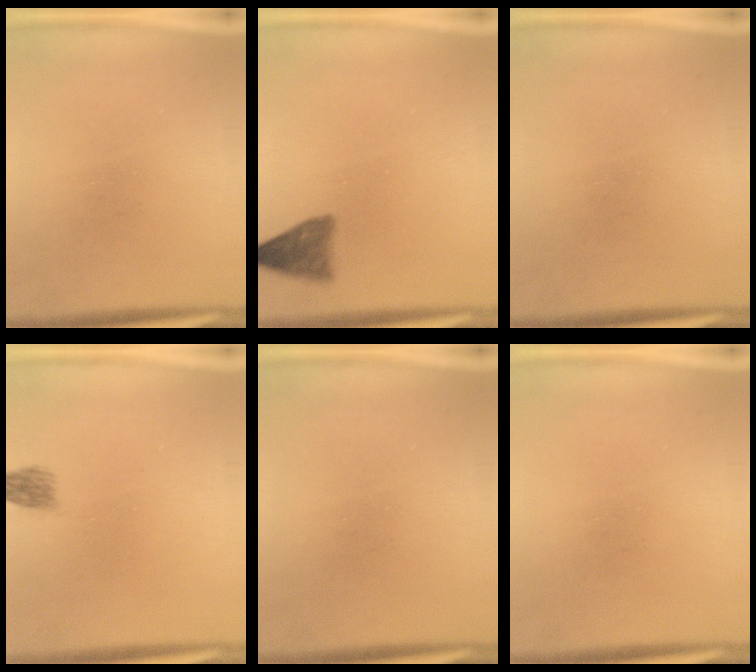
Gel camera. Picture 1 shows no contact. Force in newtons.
{"total": 3.5}
{"total": 0.0}
{"total": 1.9}
{"total": 0.0}
{"total": 0.0}